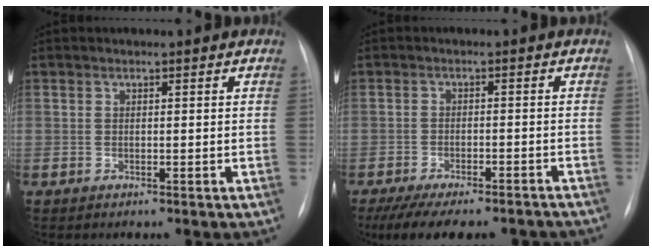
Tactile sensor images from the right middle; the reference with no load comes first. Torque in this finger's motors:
{"motor_torque": [1.11, -1.03, 0.21, 0.10]}